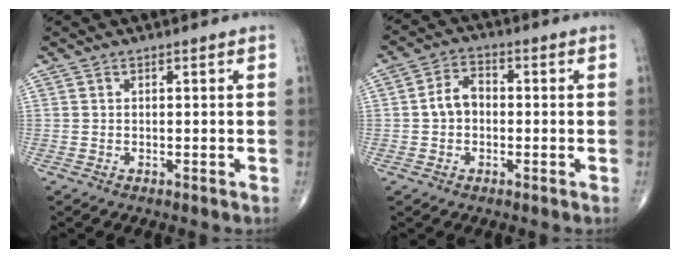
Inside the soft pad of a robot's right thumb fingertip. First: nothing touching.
{"total": 5.2, "force": [-0.4, 3.9, 3.5], "torque": [-0.054, 0.021, -0.017]}